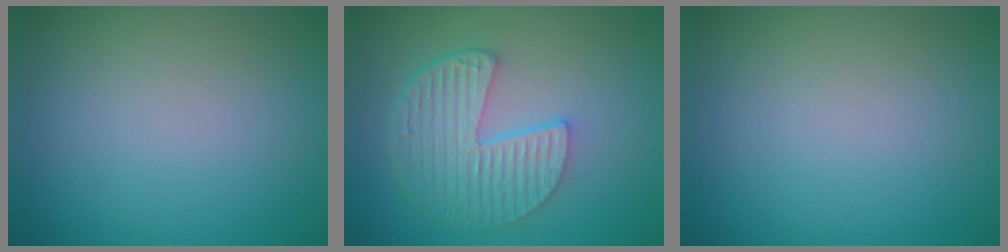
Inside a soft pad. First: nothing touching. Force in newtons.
{"total": 5.6, "press": 4.1, "slide": 3.8}
{"total": 0.0}